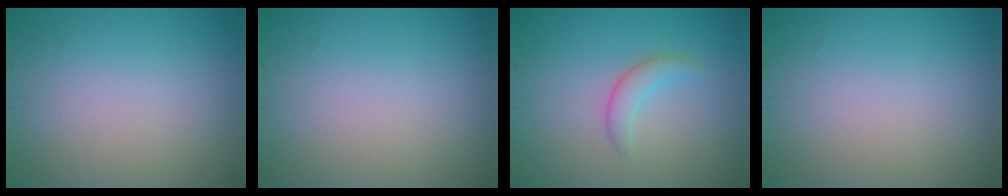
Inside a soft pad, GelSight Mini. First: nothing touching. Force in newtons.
{"total": 0.0}
{"total": 1.8, "press": 1.8, "slide": 0.1}
{"total": 0.0}